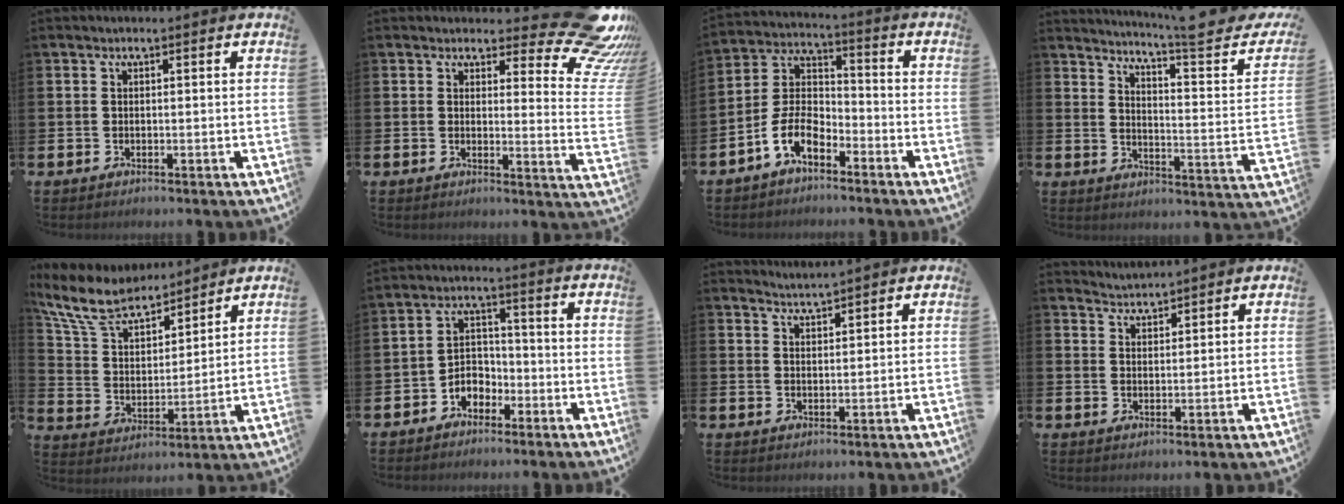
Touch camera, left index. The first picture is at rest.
{"total": 9.8, "force": [7.3, 3.7, 5.4], "torque": [-0.054, -0.062, 0.121]}
{"total": 6.6, "force": [-4.6, 3.3, 3.6], "torque": [-0.097, -0.003, -0.095]}
{"total": 6.4, "force": [5.3, 0.0, 3.6], "torque": [-0.059, -0.055, 0.076]}
{"total": 9.7, "force": [8.6, 3.1, 3.3], "torque": [-0.111, -0.046, 0.158]}
{"total": 3.2, "force": [-2.2, 2.2, 0.6], "torque": [-0.029, 0.002, -0.050]}
{"total": 2.7, "force": [2.7, -0.3, -0.2], "torque": [-0.002, -0.012, 0.050]}
{"total": 3.2, "force": [3.2, 0.0, -0.4], "torque": [-0.001, -0.017, 0.059]}